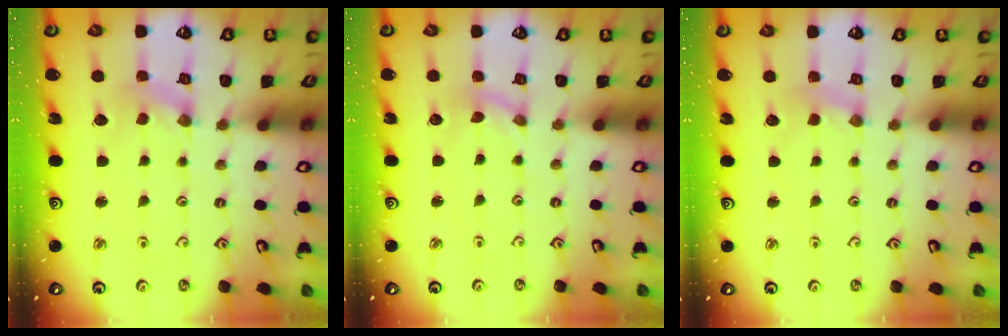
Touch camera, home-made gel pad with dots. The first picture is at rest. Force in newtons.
{"total": 0.0}
{"total": 2.8, "press": 2.7, "slide": 0.5}